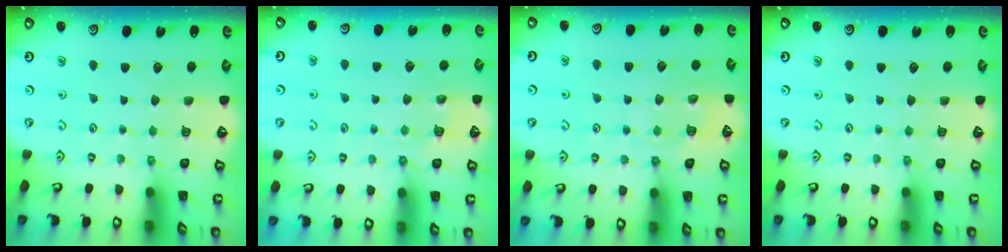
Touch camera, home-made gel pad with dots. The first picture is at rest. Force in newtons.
{"total": 4.8, "press": 4.7, "slide": 1.1}
{"total": 7.8, "press": 7.8, "slide": 0.5}
{"total": 0.0}